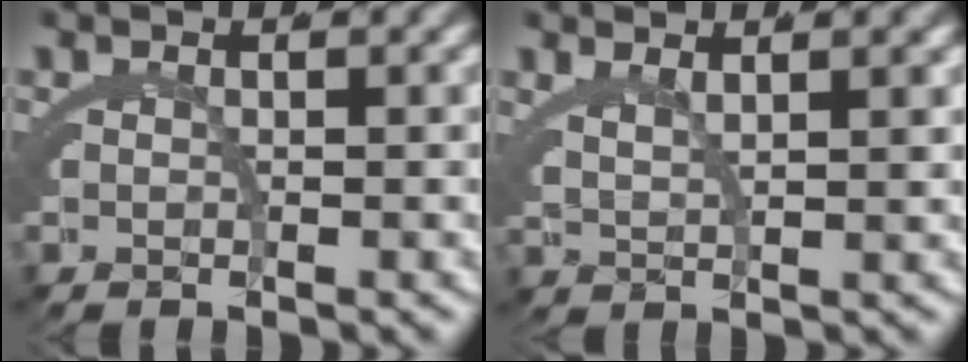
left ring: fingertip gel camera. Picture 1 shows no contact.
{"total": 2.2, "force": [1.8, -0.3, 1.1], "torque": [-0.020, -0.005, 0.043]}